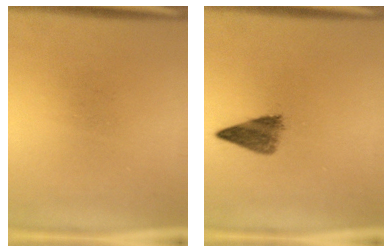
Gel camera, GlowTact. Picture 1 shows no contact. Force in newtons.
{"total": 4.3}